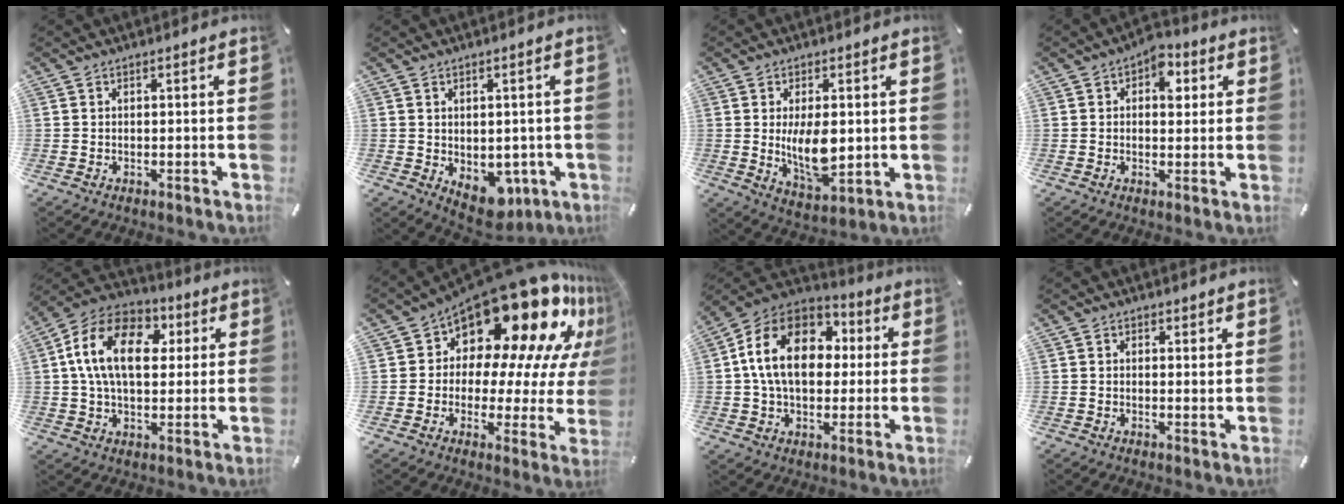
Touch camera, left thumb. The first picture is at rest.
{"total": 6.4, "force": [-2.0, 4.8, 3.7], "torque": [-0.022, 0.008, -0.030]}
{"total": 10.5, "force": [0.6, 5.7, 8.8], "torque": [-0.149, -0.021, 0.005]}
{"total": 6.0, "force": [1.5, 4.0, 4.3], "torque": [-0.033, -0.010, 0.013]}
{"total": 17.0, "force": [3.6, 11.3, 12.1], "torque": [-0.237, 0.010, 0.061]}
{"total": 23.2, "force": [16.3, 10.2, 13.0], "torque": [-0.188, -0.135, 0.278]}
{"total": 17.5, "force": [2.8, 12.8, 11.6], "torque": [-0.227, 0.007, 0.047]}
{"total": 1.5, "force": [1.1, 1.0, 0.3], "torque": [0.002, -0.002, 0.019]}